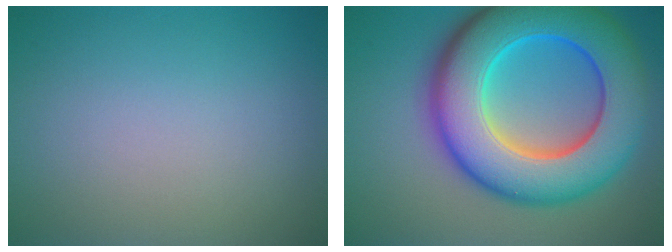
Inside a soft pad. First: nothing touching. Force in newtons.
{"total": 13.9, "press": 13.9, "slide": 0.2}